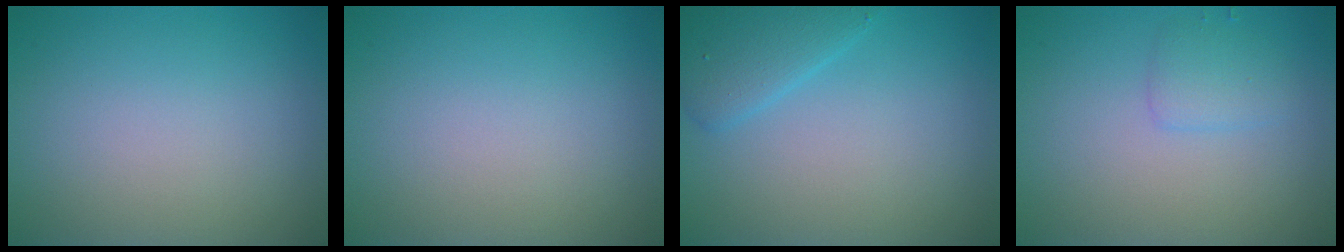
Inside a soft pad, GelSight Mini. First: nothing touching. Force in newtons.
{"total": 0.0}
{"total": 2.9, "press": 2.9, "slide": 0.2}
{"total": 1.5, "press": 1.5, "slide": 0.2}